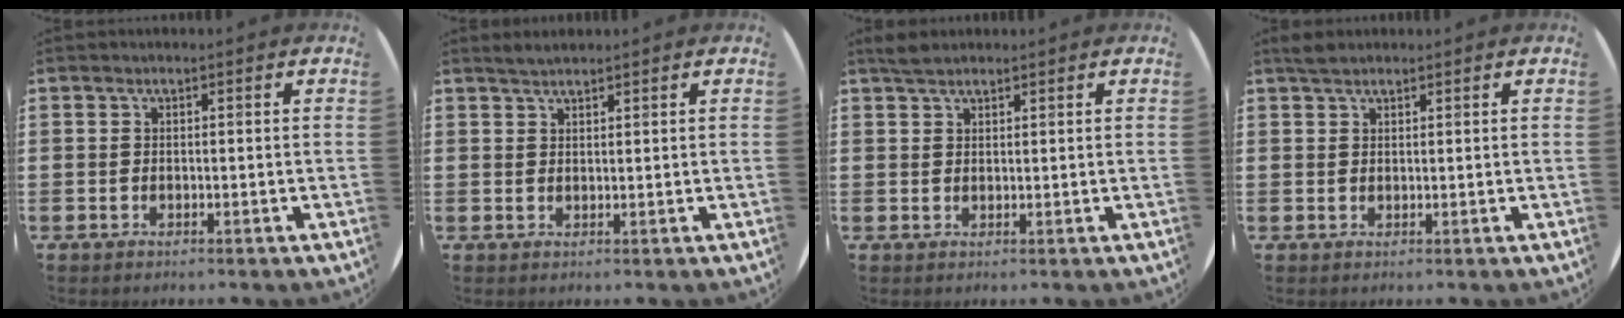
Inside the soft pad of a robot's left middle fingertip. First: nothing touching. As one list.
[{"total": 1.6, "force": [1.5, 0.2, 0.4], "torque": [-0.009, 0.003, 0.029]}, {"total": 2.2, "force": [2.0, 0.8, 0.6], "torque": [-0.008, 0.002, 0.037]}, {"total": 1.9, "force": [1.7, 0.7, 0.5], "torque": [-0.005, 0.002, 0.030]}]